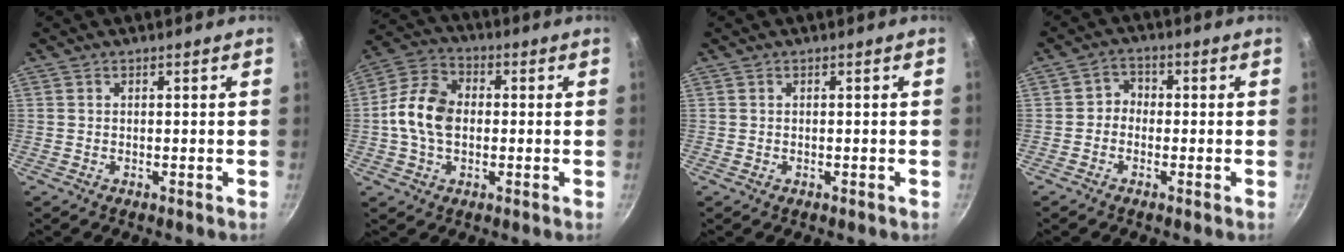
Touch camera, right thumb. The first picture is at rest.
{"total": 11.1, "force": [-0.4, 7.9, 7.9], "torque": [-0.133, 0.026, -0.023]}
{"total": 0.0}
{"total": 2.9, "force": [-0.9, 2.5, 1.2], "torque": [0.000, 0.017, -0.024]}